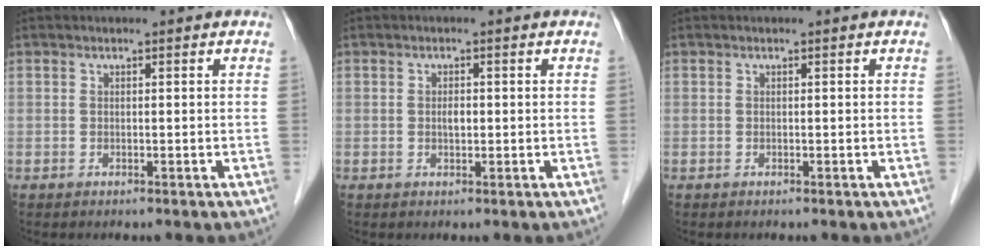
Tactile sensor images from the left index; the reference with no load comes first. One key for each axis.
{"total": 1.3, "fx": 0.0, "fy": 0.7, "fz": 1.1, "tx": -0.021, "ty": 0.001, "tz": 0.000}
{"total": 0.0}